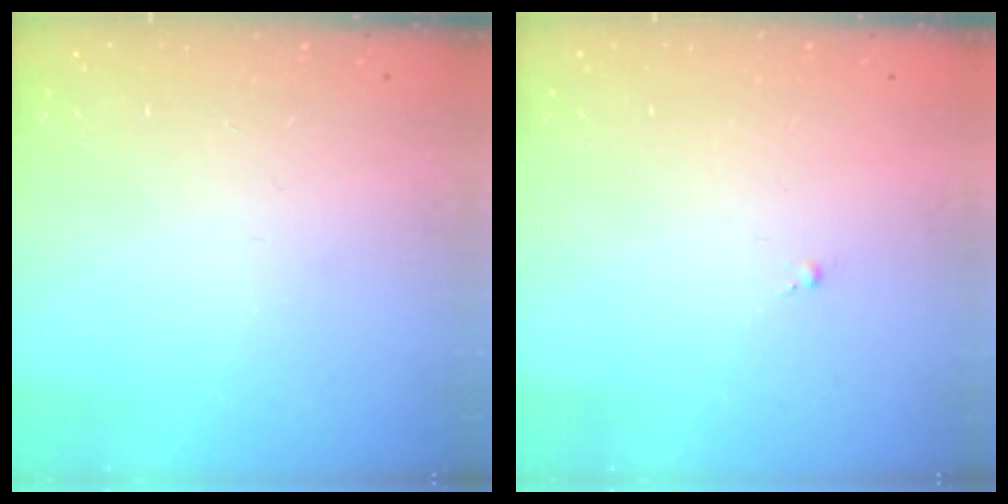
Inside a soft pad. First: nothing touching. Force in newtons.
{"total": 0.0}